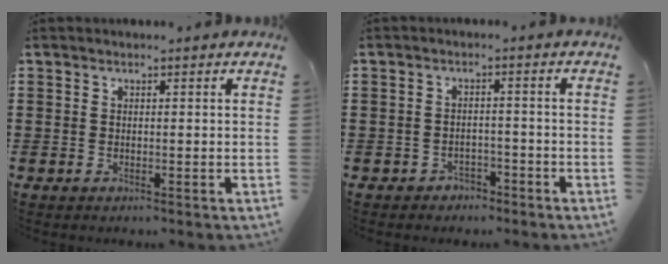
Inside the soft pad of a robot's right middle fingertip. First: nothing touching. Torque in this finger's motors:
{"motor_torque": [0.27, -0.13, 0.00, 0.00]}